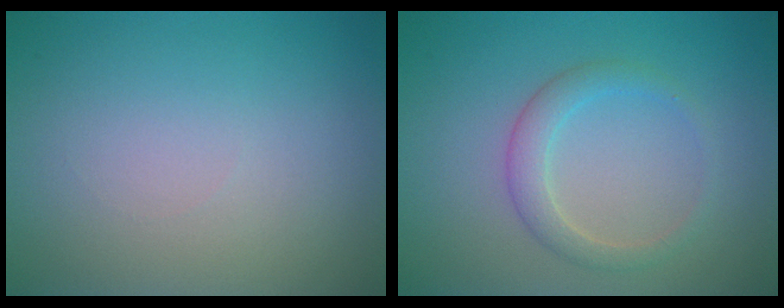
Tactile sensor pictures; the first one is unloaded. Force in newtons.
{"total": 2.2, "press": 2.2, "slide": 0.1}